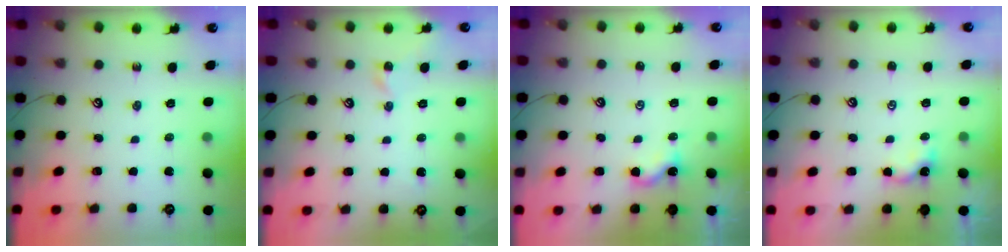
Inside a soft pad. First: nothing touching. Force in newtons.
{"total": 1.6, "press": 1.5, "slide": 0.4}
{"total": 0.0}
{"total": 0.0}